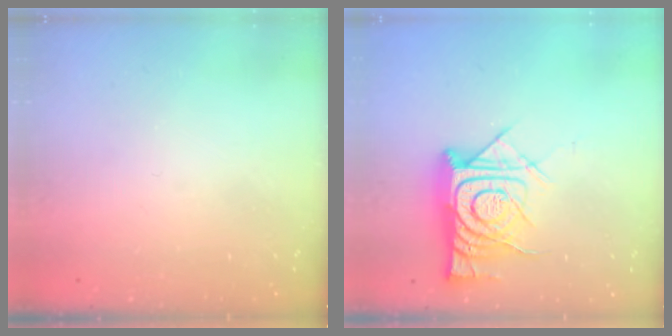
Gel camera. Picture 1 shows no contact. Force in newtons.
{"total": 14.5, "press": 14.4, "slide": 1.4}